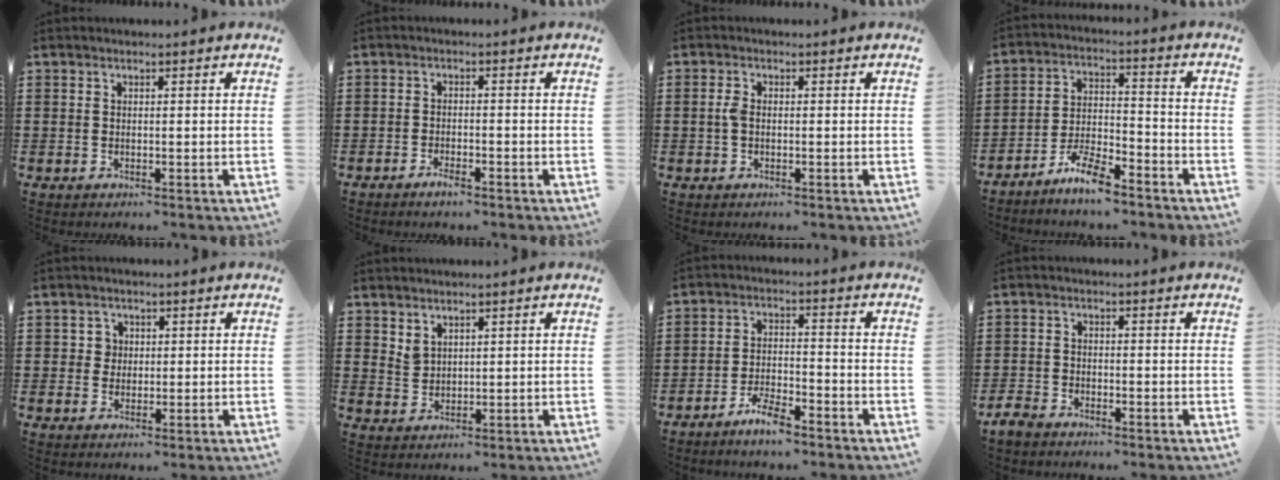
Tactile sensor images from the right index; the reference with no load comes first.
{"total": 1.7, "force": [-1.4, 0.5, 0.7], "torque": [-0.016, 0.001, -0.026]}
{"total": 1.9, "force": [-0.2, 1.0, 1.6], "torque": [-0.048, -0.003, -0.008]}
{"total": 6.6, "force": [-5.8, 1.1, 3.0], "torque": [-0.071, 0.005, -0.111]}
{"total": 2.2, "force": [0.4, 2.0, 0.7], "torque": [-0.023, 0.010, 0.005]}
{"total": 2.3, "force": [2.1, 1.0, 0.2], "torque": [-0.008, 0.004, 0.041]}
{"total": 4.4, "force": [-4.0, 0.8, 1.7], "torque": [-0.046, 0.004, -0.081]}
{"total": 2.3, "force": [-2.1, 0.8, 0.2], "torque": [-0.023, 0.000, -0.049]}